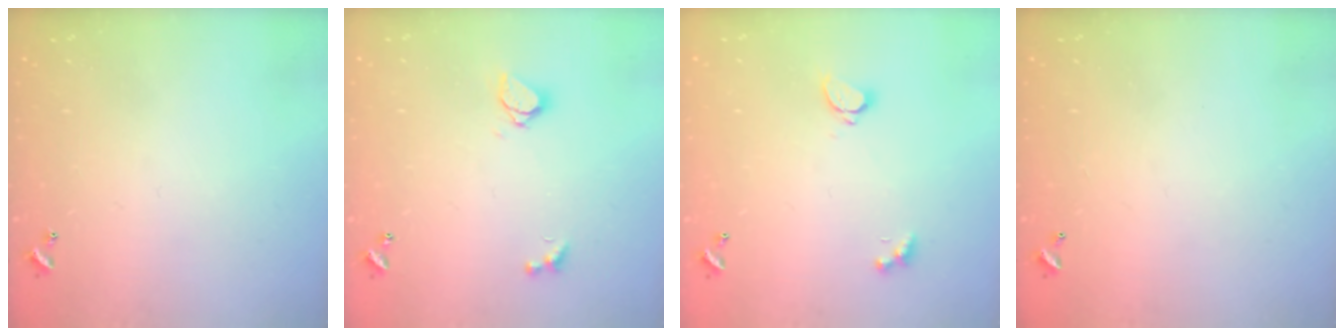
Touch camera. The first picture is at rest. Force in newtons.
{"total": 1.6, "press": 1.5, "slide": 0.5}
{"total": 1.6, "press": 1.6, "slide": 0.5}
{"total": 2.8, "press": 2.8, "slide": 0.1}